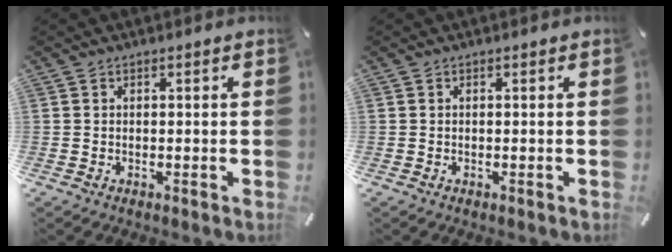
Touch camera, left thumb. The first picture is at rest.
{"total": 0.0}